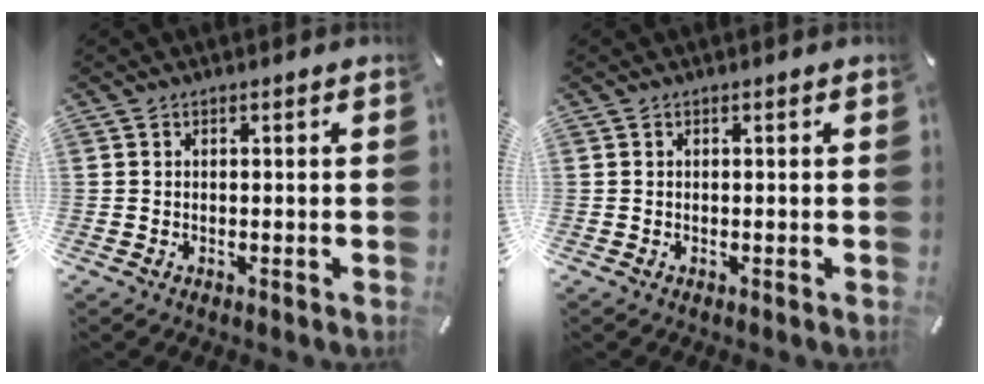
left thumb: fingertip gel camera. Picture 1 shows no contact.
{"total": 0.0}